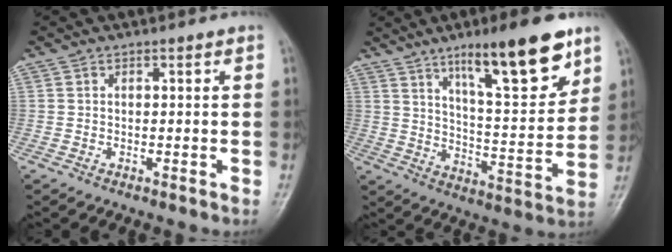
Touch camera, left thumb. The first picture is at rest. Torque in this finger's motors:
{"motor_torque": [0.69, 0.62, 1.42, -1.35, 0.14]}